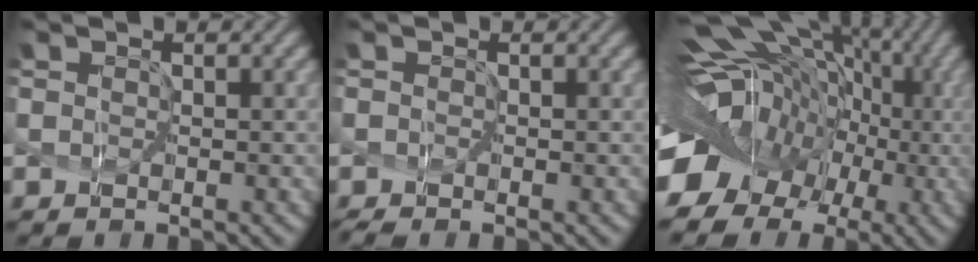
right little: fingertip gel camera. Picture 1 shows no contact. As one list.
[{"total": 0.8, "force": [-0.8, 0.0, 0.2], "torque": [-0.016, -0.001, -0.014]}, {"total": 11.6, "force": [-0.7, 9.3, 7.0], "torque": [-0.150, 0.009, -0.014]}]